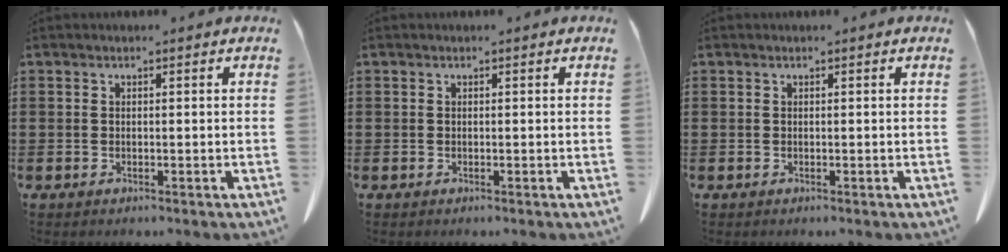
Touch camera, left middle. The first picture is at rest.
{"total": 0.0}
{"total": 0.0}